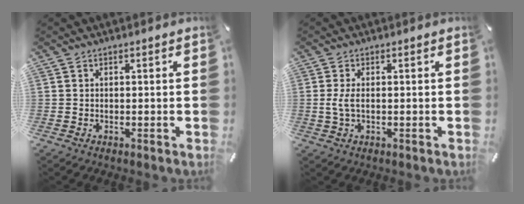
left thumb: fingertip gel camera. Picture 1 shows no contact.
{"total": 3.4, "force": [-0.1, 1.6, 3.0], "torque": [-0.070, -0.003, -0.006]}